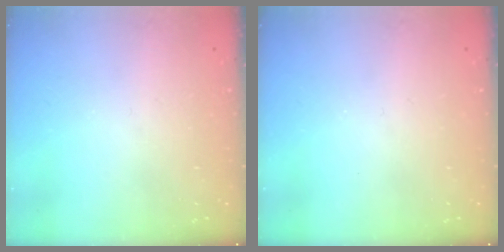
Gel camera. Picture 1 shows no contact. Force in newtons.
{"total": 0.0}